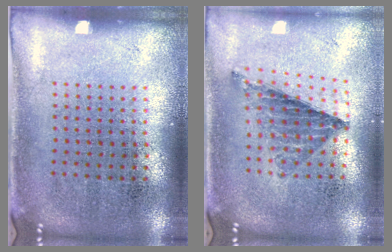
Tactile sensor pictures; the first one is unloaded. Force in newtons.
{"total": 0.8, "press": 0.8, "slide": 0.0}